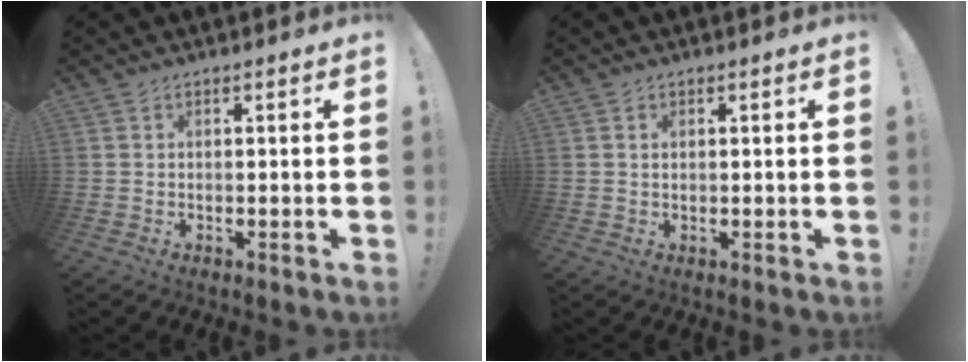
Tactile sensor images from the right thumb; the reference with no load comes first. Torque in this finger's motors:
{"motor_torque": [-0.26, 0.03, -0.17, 0.09, -0.02]}